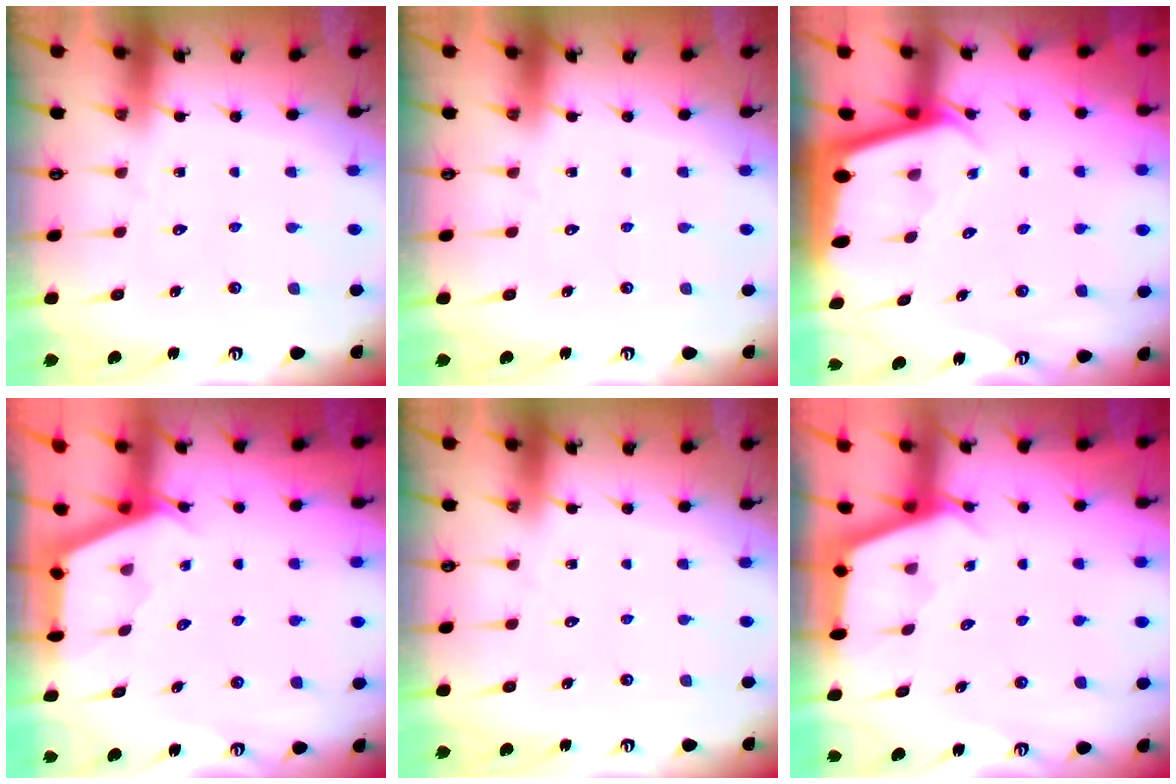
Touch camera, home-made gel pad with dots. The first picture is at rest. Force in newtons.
{"total": 0.0}
{"total": 2.2, "press": 2.2, "slide": 0.1}
{"total": 2.9, "press": 2.8, "slide": 0.3}
{"total": 0.0}
{"total": 2.7, "press": 2.7, "slide": 0.3}